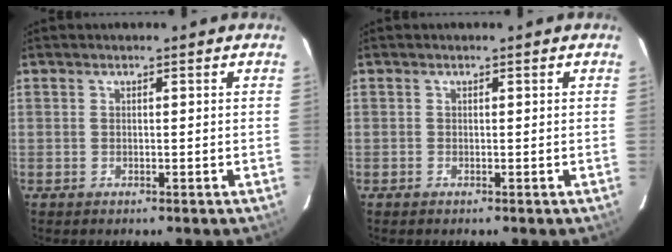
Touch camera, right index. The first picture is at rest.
{"total": 0.0}